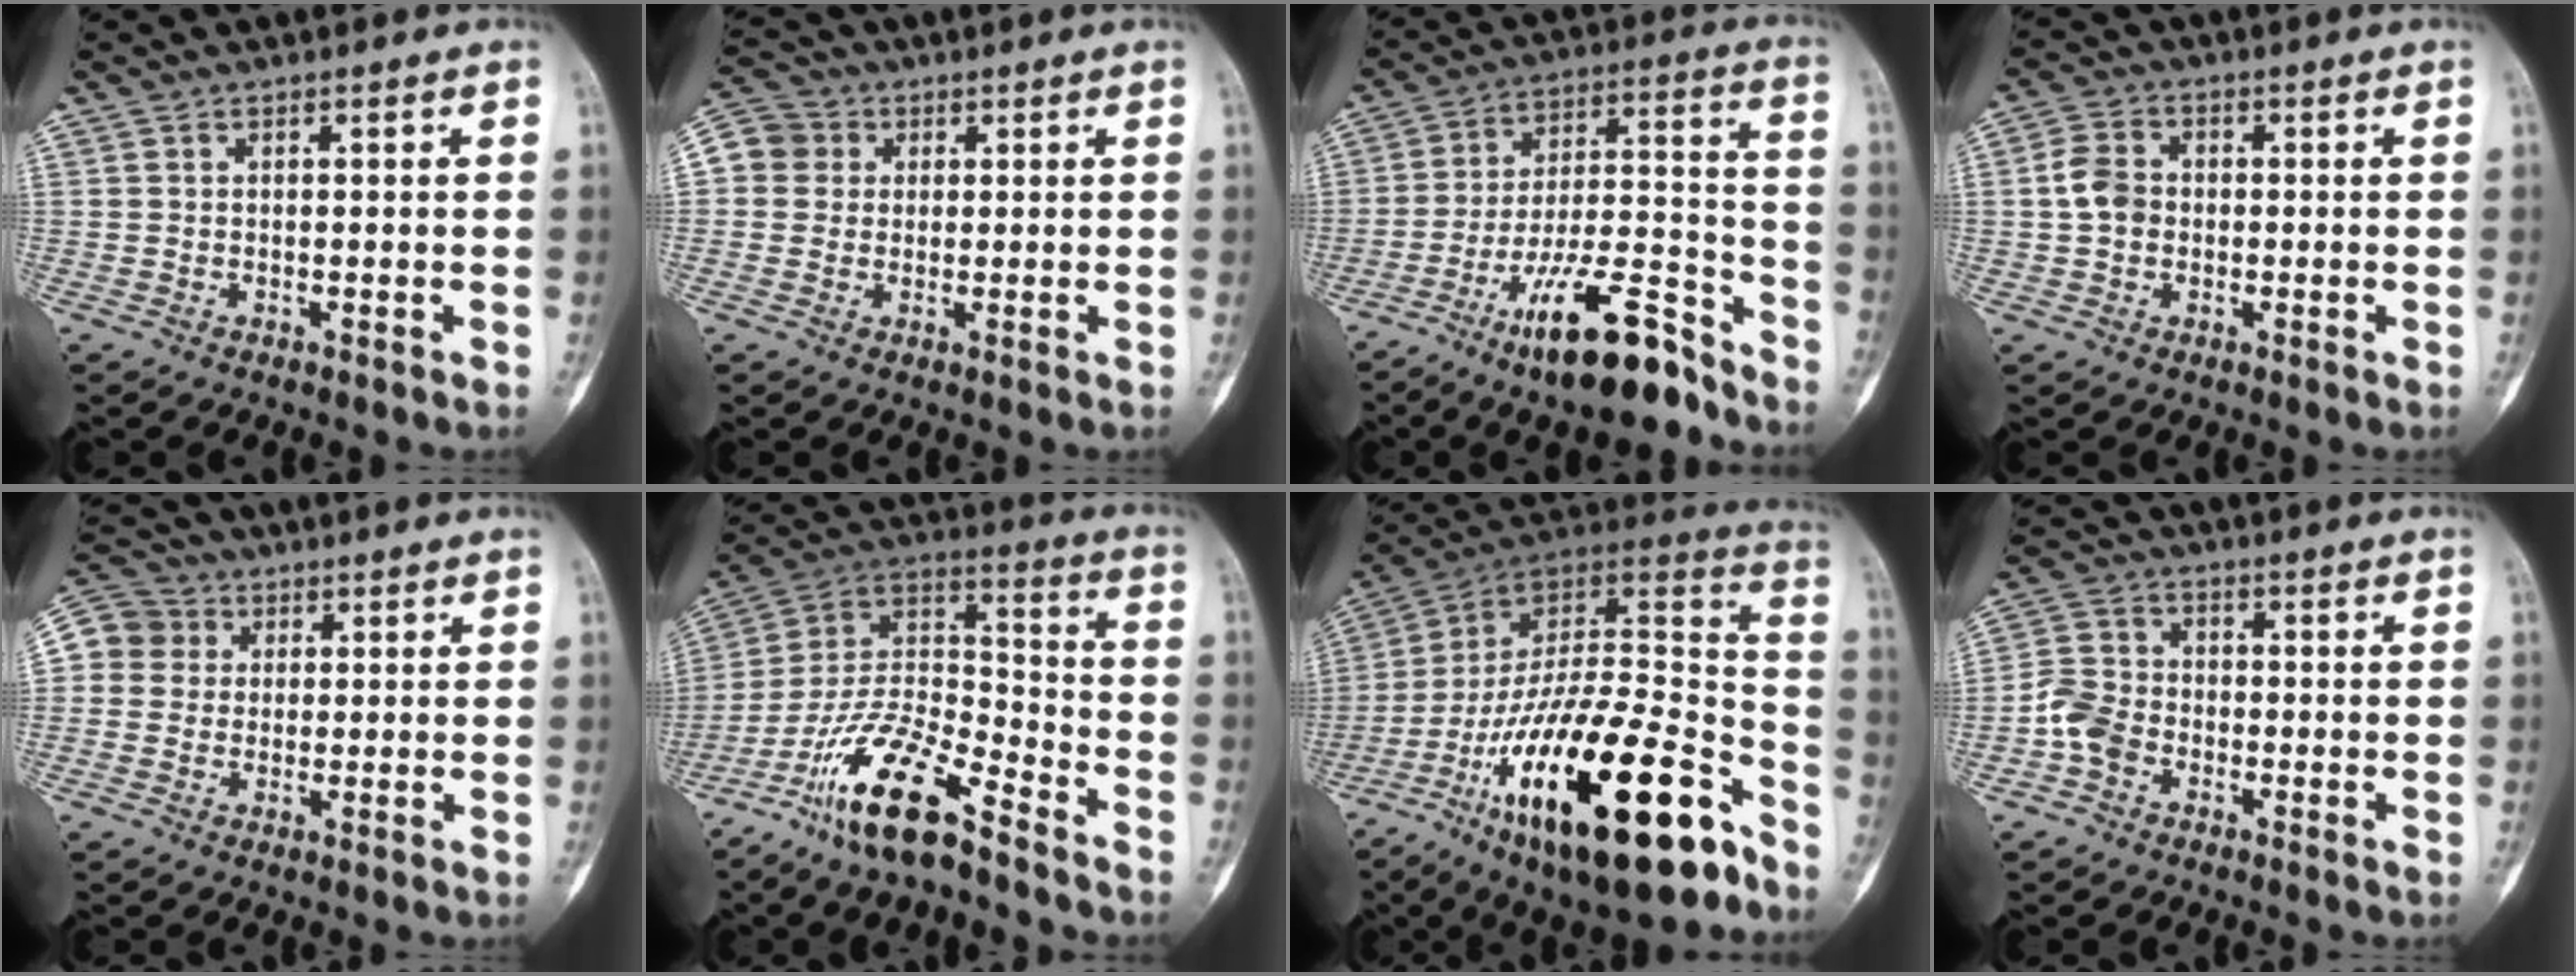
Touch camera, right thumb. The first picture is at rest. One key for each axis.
{"total": 8.8, "fx": 1.7, "fy": 8.3, "fz": 2.6, "tx": -0.045, "ty": 0.022, "tz": 0.026}
{"total": 17.9, "fx": -12.2, "fy": 5.1, "fz": 12.1, "tx": -0.185, "ty": 0.089, "tz": -0.206}
{"total": 3.0, "fx": -0.1, "fy": 2.8, "fz": 1.1, "tx": -0.016, "ty": 0.008, "tz": -0.007}
{"total": 9.5, "fx": 1.7, "fy": 9.0, "fz": 2.7, "tx": -0.046, "ty": 0.025, "tz": 0.027}
{"total": 16.8, "fx": -11.8, "fy": 4.7, "fz": 11.0, "tx": -0.202, "ty": 0.076, "tz": -0.223}
{"total": 32.1, "fx": -17.3, "fy": 10.8, "fz": 24.8, "tx": -0.375, "ty": 0.070, "tz": -0.281}
{"total": 5.6, "fx": -2.4, "fy": 4.5, "fz": 2.3, "tx": -0.038, "ty": 0.019, "tz": -0.055}